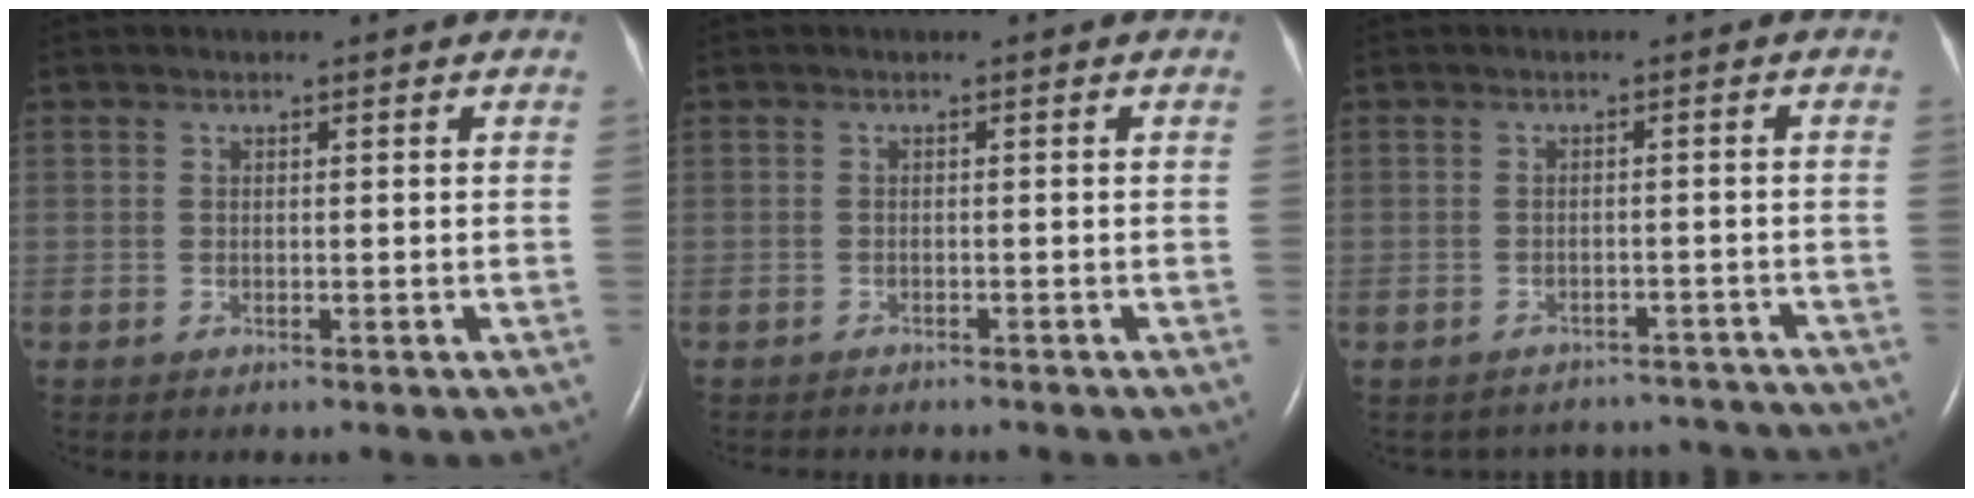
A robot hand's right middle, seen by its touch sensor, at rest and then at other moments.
{"total": 3.9, "force": [-3.6, 0.7, 1.2], "torque": [-0.014, -0.007, -0.047]}
{"total": 9.2, "force": [-8.8, 2.7, -0.4], "torque": [0.004, 0.029, -0.094]}